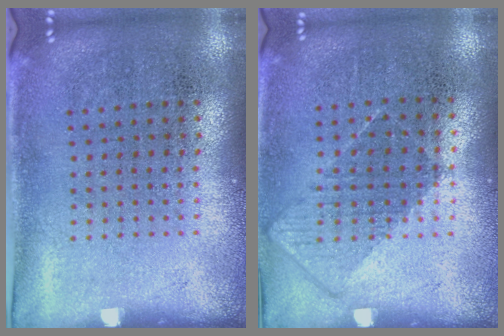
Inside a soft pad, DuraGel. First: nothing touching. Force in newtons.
{"total": 0.8, "press": 0.7, "slide": 0.4}